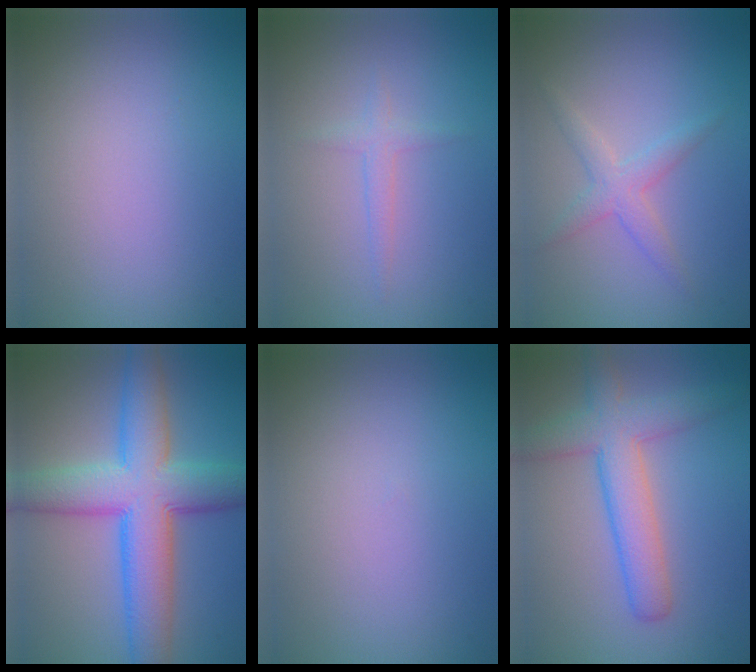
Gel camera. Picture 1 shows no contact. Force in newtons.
{"total": 1.3, "press": 1.3, "slide": 0.1}
{"total": 2.3, "press": 2.3, "slide": 0.1}
{"total": 9.7, "press": 9.7, "slide": 0.1}
{"total": 0.0}
{"total": 5.5, "press": 5.5, "slide": 0.2}